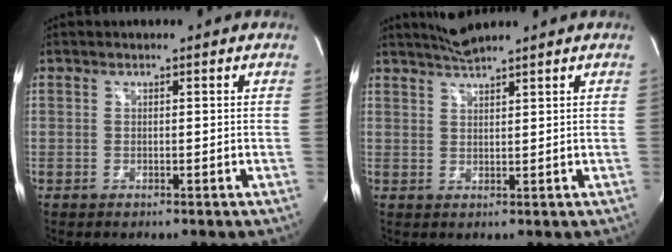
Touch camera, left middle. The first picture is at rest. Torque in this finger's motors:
{"motor_torque": [0.32, -0.28, -0.03, 0.02]}